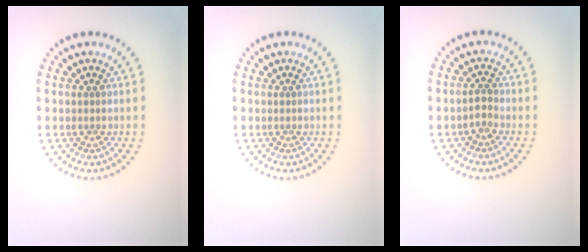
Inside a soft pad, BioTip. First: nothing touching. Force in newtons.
{"total": 0.0}
{"total": 1.0, "press": 0.9, "slide": 0.6}